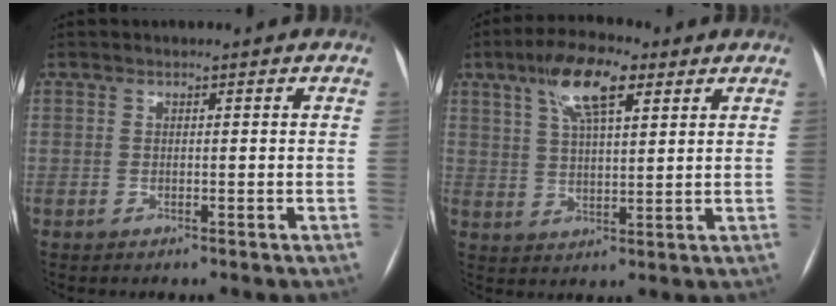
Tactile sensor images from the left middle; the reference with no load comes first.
{"total": 9.6, "force": [5.1, 2.8, 7.7], "torque": [-0.147, 0.019, 0.090]}